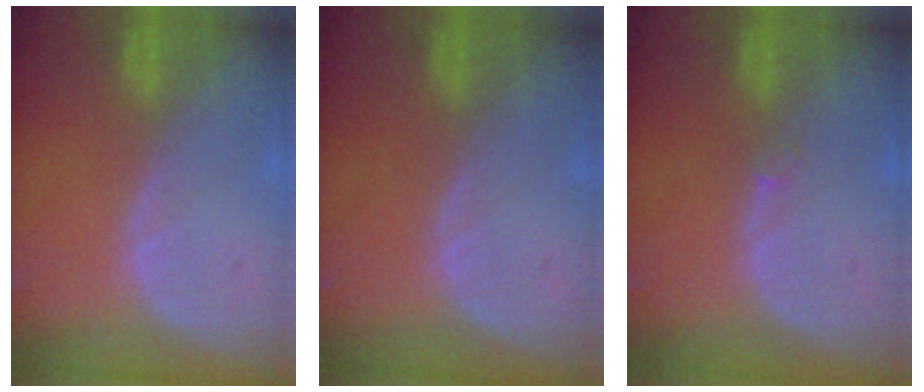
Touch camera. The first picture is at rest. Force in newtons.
{"total": 0.0}
{"total": 0.6, "press": 0.5, "slide": 0.3}